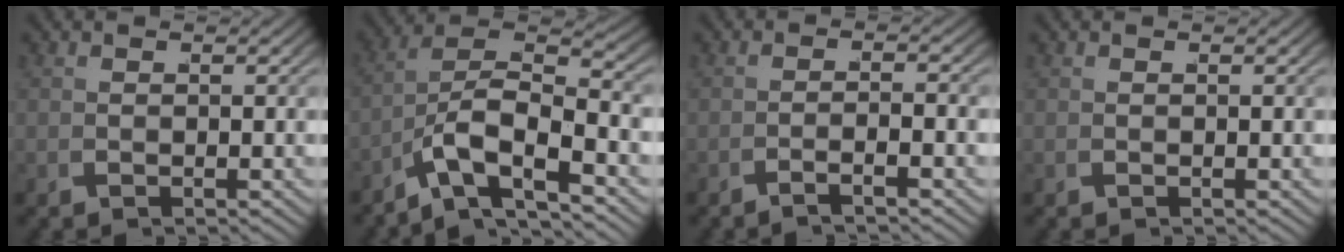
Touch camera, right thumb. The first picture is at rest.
{"total": 11.4, "force": [-1.3, 7.5, 8.5], "torque": [-0.166, -0.022, -0.020]}
{"total": 1.4, "force": [-0.9, -0.2, 1.0], "torque": [-0.015, 0.009, -0.022]}
{"total": 0.0}